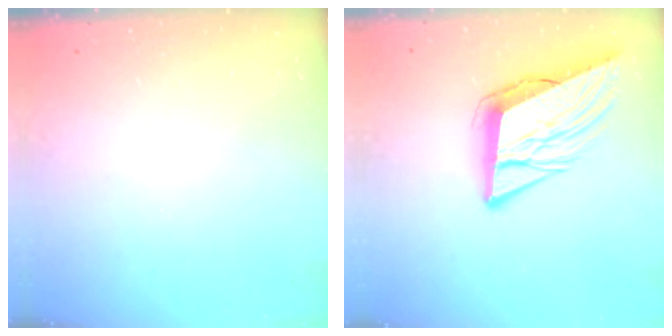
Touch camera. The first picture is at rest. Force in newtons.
{"total": 13.0, "press": 12.4, "slide": 4.0}